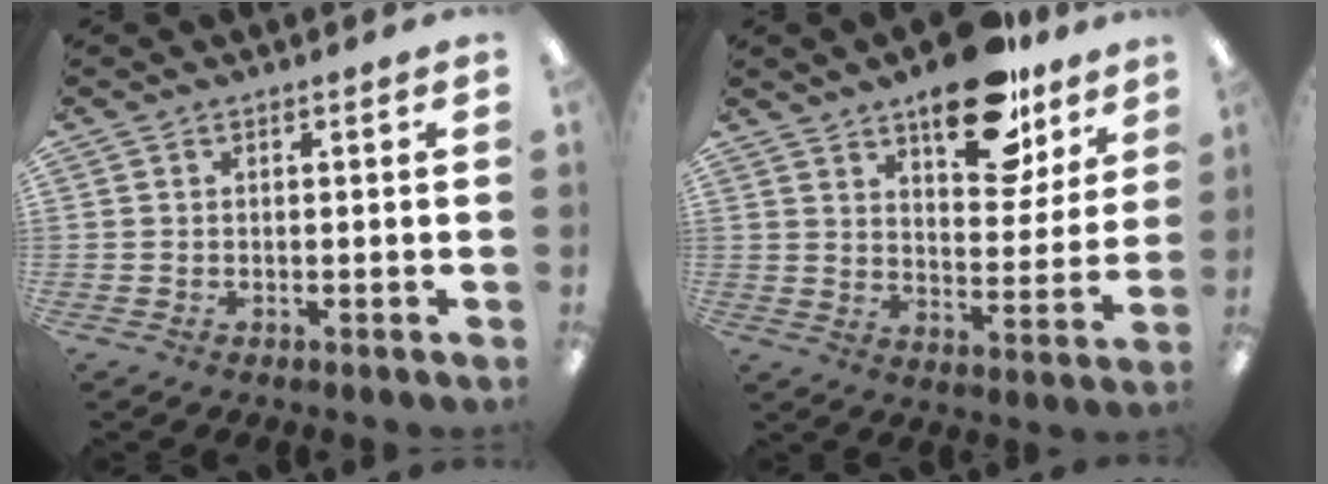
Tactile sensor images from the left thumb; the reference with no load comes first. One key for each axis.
{"total": 17.1, "fx": 11.9, "fy": 7.8, "fz": 9.6, "tx": -0.123, "ty": -0.066, "tz": 0.200}